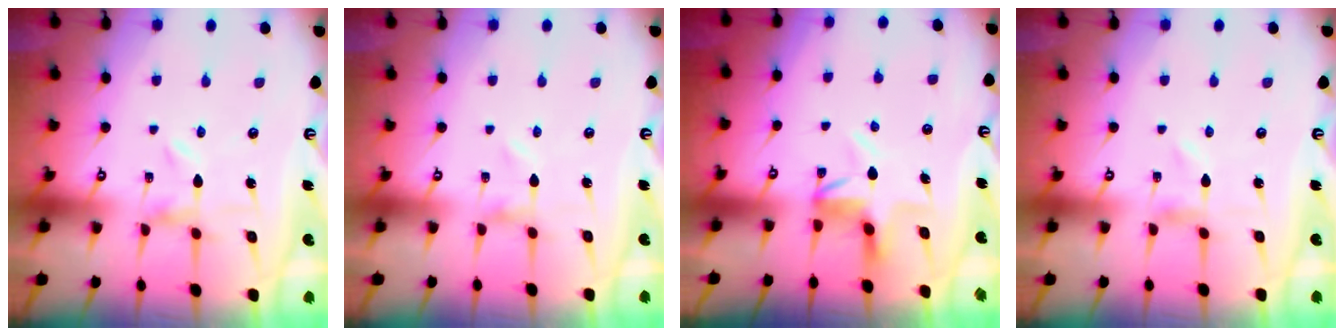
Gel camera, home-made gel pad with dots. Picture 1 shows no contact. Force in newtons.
{"total": 0.0}
{"total": 6.2, "press": 5.8, "slide": 2.2}
{"total": 0.0}